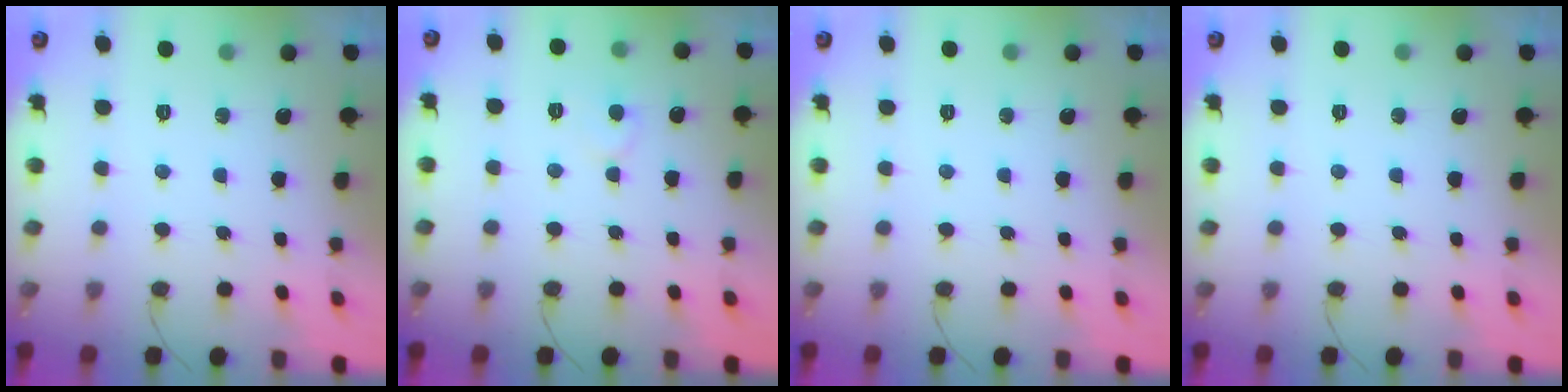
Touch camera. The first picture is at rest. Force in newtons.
{"total": 5.5, "press": 5.5, "slide": 0.5}
{"total": 0.0}
{"total": 0.0}